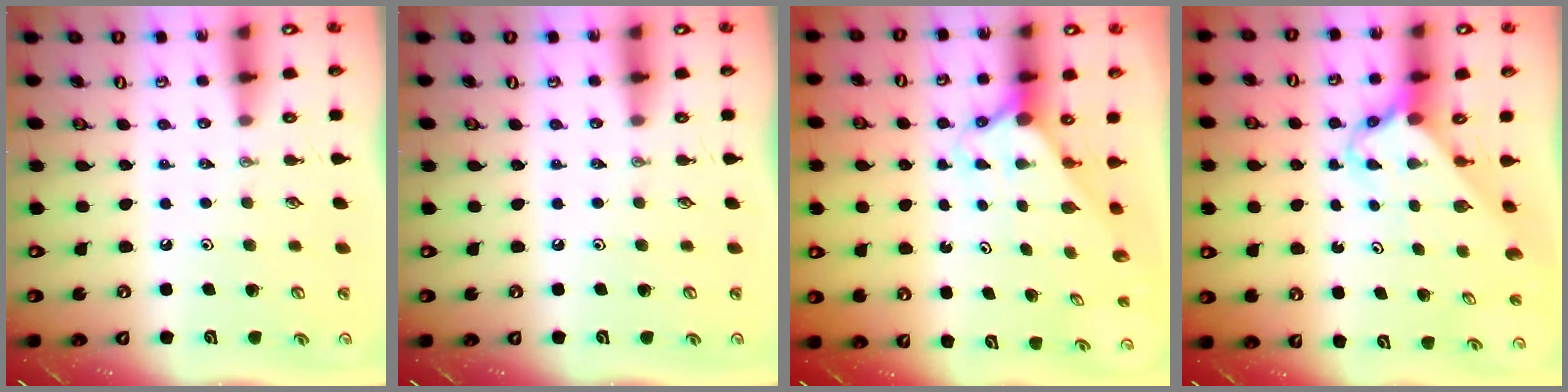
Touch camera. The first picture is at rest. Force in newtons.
{"total": 0.0}
{"total": 2.3, "press": 2.3, "slide": 0.2}
{"total": 2.7, "press": 2.7, "slide": 0.2}